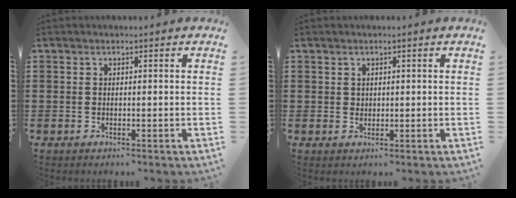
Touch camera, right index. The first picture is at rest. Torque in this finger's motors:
{"motor_torque": [0.73, 0.68, 0.03, 0.02]}